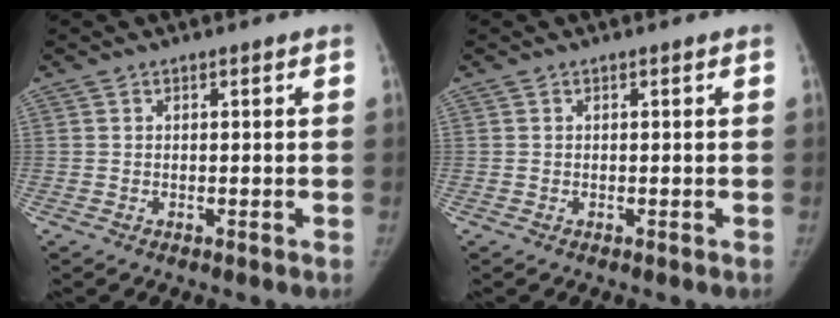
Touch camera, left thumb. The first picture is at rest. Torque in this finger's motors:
{"motor_torque": [-0.12, -0.21, -0.18, 0.70, -0.02]}